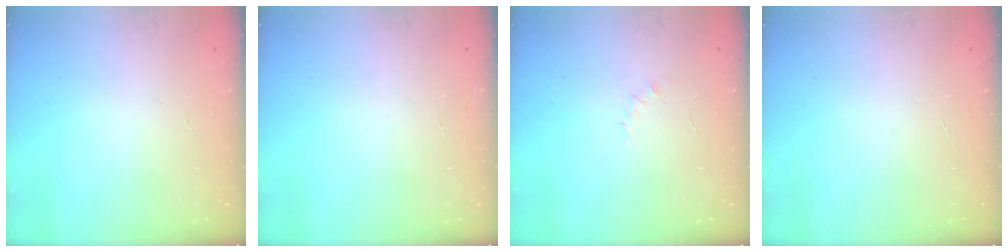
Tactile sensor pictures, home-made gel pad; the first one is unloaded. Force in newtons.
{"total": 0.0}
{"total": 2.5, "press": 2.4, "slide": 0.7}
{"total": 0.0}